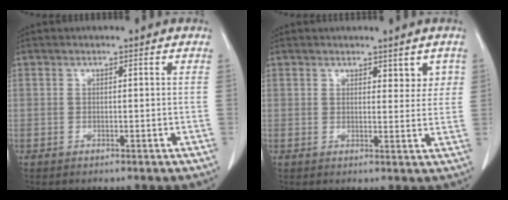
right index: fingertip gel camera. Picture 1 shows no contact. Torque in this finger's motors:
{"motor_torque": [-0.03, -0.03, -0.05, 0.00]}